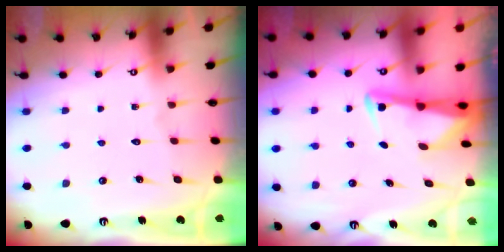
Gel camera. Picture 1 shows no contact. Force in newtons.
{"total": 2.9, "press": 2.9, "slide": 0.4}